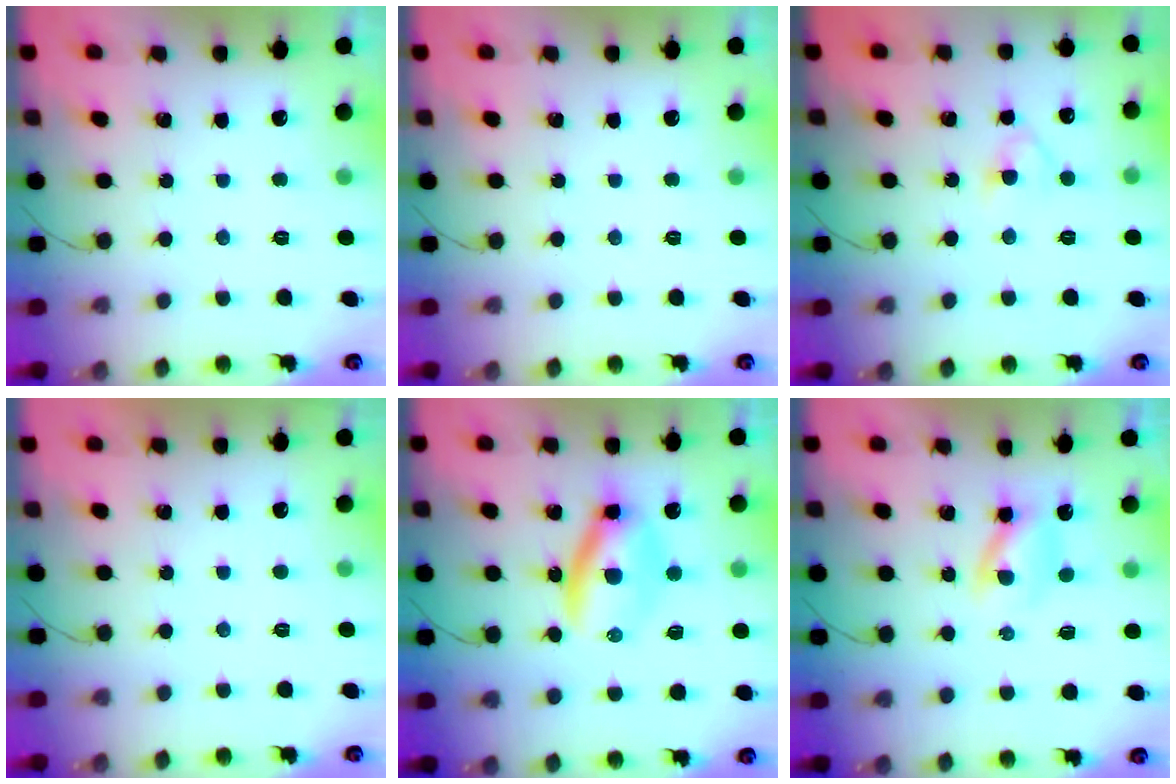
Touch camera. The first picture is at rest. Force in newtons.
{"total": 0.0}
{"total": 2.9, "press": 2.6, "slide": 1.3}
{"total": 1.0, "press": 1.0, "slide": 0.2}
{"total": 6.7, "press": 6.5, "slide": 1.7}
{"total": 2.5, "press": 2.2, "slide": 1.2}